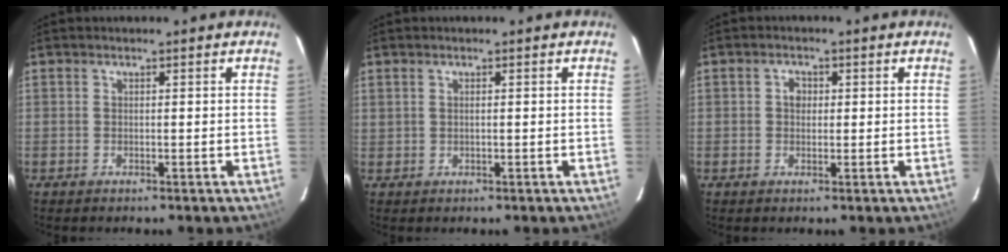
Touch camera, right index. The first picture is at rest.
{"total": 0.7, "force": [0.2, 0.2, 0.6], "torque": [-0.013, 0.003, 0.004]}
{"total": 2.0, "force": [0.2, 1.8, 0.9], "torque": [-0.014, 0.007, 0.002]}